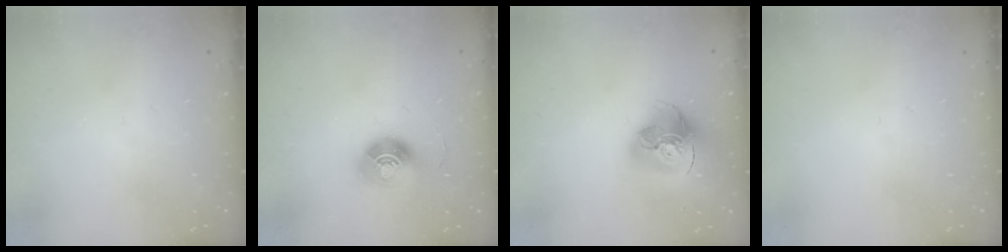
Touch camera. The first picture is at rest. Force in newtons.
{"total": 9.9, "press": 9.9, "slide": 0.9}
{"total": 15.5, "press": 15.4, "slide": 1.7}
{"total": 0.0}